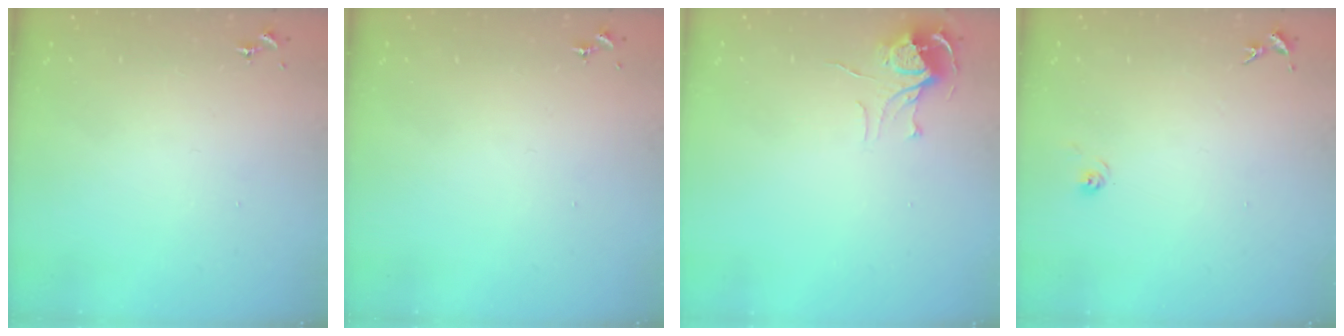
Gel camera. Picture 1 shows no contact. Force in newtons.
{"total": 0.0}
{"total": 7.0, "press": 7.0, "slide": 0.6}
{"total": 5.8, "press": 5.8, "slide": 0.5}